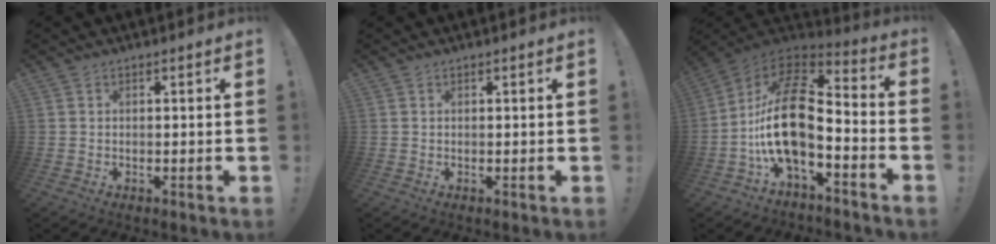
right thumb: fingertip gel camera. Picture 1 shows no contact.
{"total": 0.0}
{"total": 18.8, "force": [-3.3, 8.9, 16.3], "torque": [-0.328, 0.020, -0.056]}